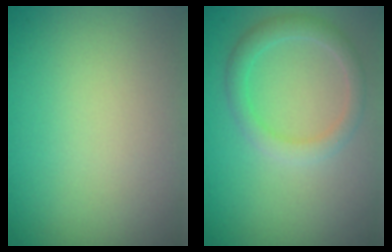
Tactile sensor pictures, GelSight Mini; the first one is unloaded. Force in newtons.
{"total": 2.4, "press": 2.4, "slide": 0.1}